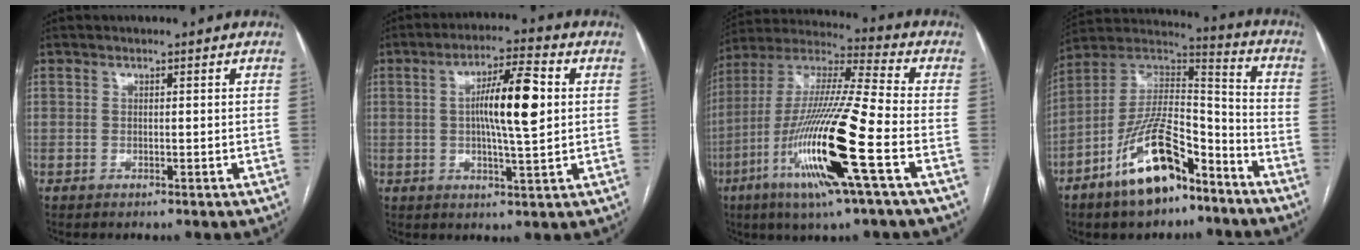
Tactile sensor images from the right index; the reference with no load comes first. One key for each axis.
{"total": 10.1, "fx": 1.2, "fy": 1.1, "fz": 10.0, "tx": -0.171, "ty": 0.009, "tz": 0.017}
{"total": 20.7, "fx": -7.2, "fy": 0.4, "fz": 19.4, "tx": -0.408, "ty": -0.029, "tz": -0.143}
{"total": 16.7, "fx": -10.2, "fy": 5.9, "fz": 11.8, "tx": -0.226, "ty": 0.019, "tz": -0.180}